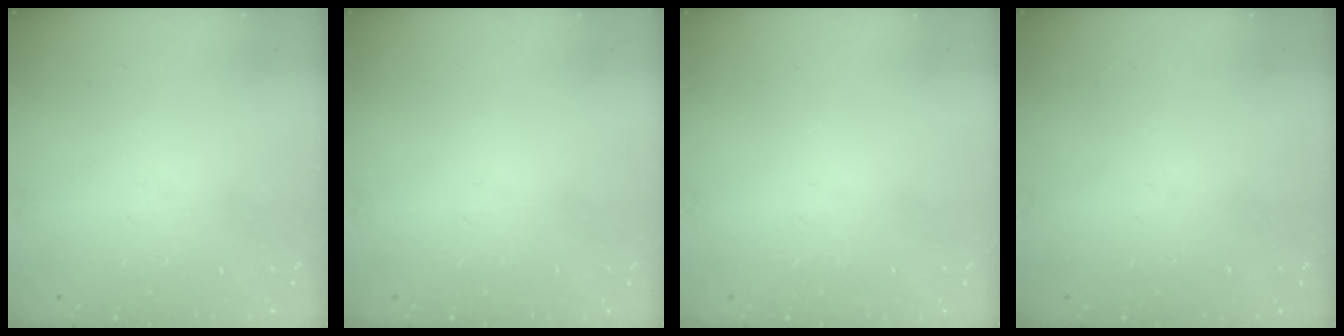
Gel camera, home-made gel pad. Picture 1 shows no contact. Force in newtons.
{"total": 0.0}
{"total": 0.0}
{"total": 0.0}